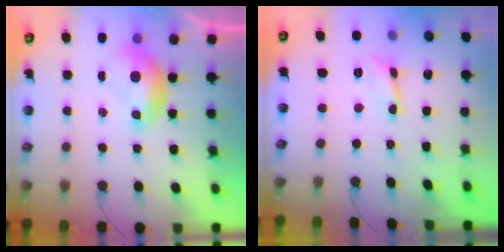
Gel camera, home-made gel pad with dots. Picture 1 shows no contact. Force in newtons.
{"total": 0.5, "press": 0.5, "slide": 0.1}